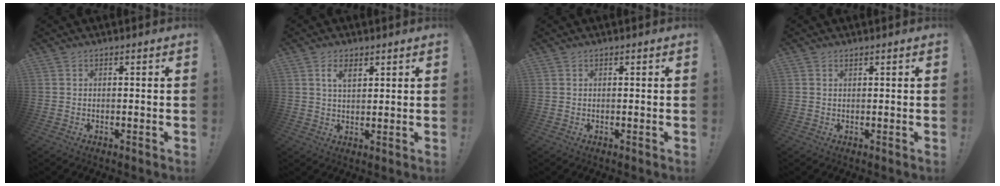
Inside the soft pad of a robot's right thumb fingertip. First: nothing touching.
{"total": 4.5, "force": [2.2, 2.2, 3.3], "torque": [-0.054, -0.006, 0.038]}
{"total": 0.0}
{"total": 0.5, "force": [0.5, 0.2, 0.2], "torque": [0.000, -0.001, 0.008]}